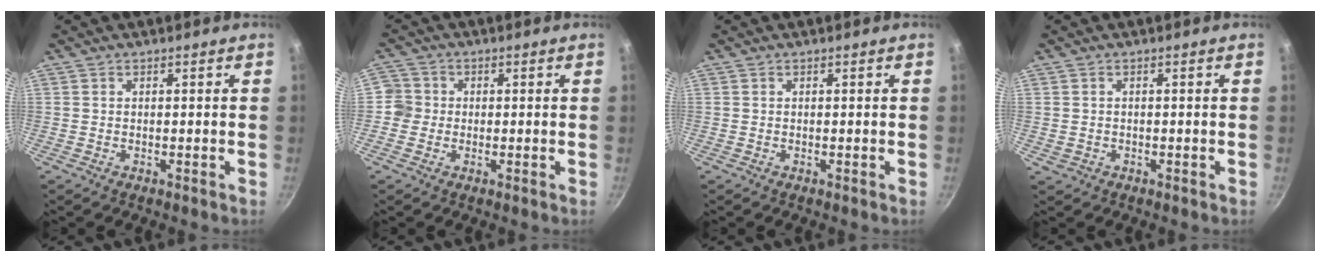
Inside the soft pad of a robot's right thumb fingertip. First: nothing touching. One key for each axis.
{"total": 3.8, "fx": -0.4, "fy": 3.7, "fz": 0.5, "tx": 0.014, "ty": 0.009, "tz": -0.015}
{"total": 0.0}
{"total": 1.0, "fx": -0.3, "fy": 0.9, "fz": 0.3, "tx": -0.008, "ty": 0.006, "tz": 0.000}